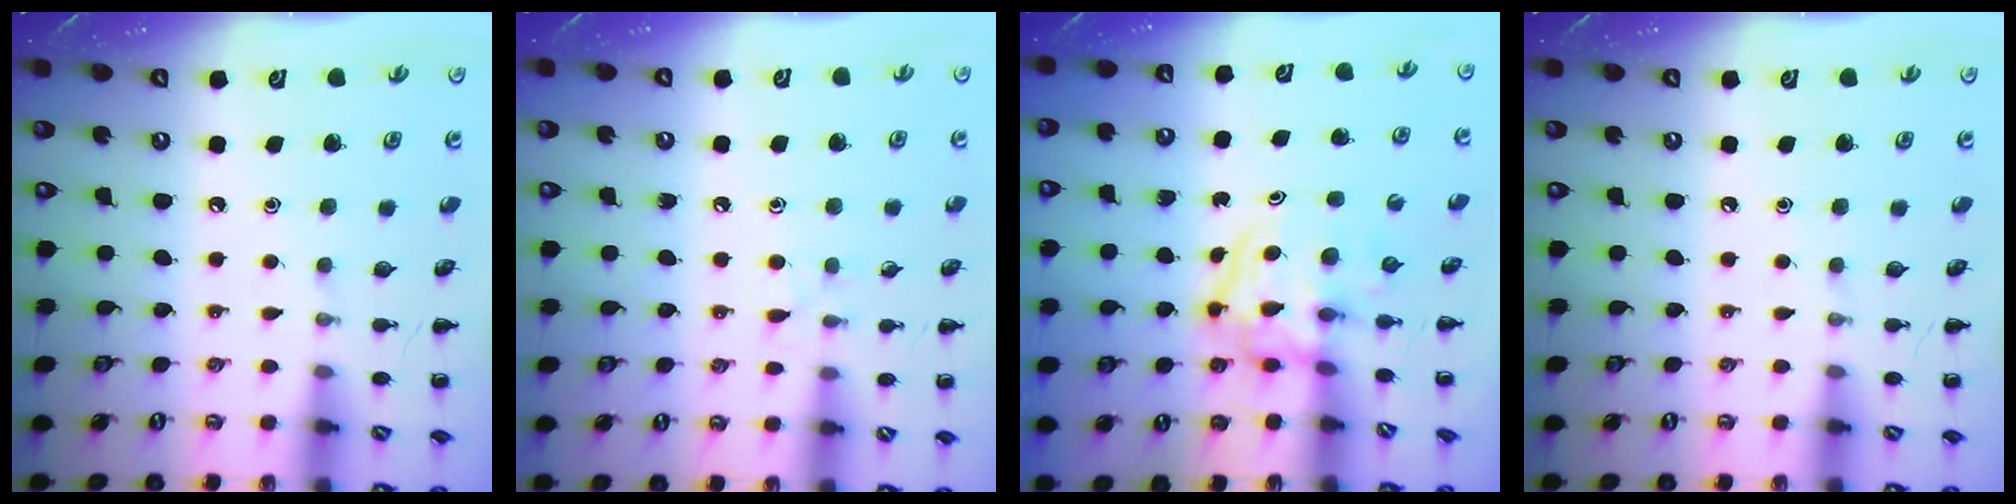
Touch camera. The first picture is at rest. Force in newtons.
{"total": 5.7, "press": 5.3, "slide": 2.0}
{"total": 3.9, "press": 3.9, "slide": 0.4}
{"total": 0.0}